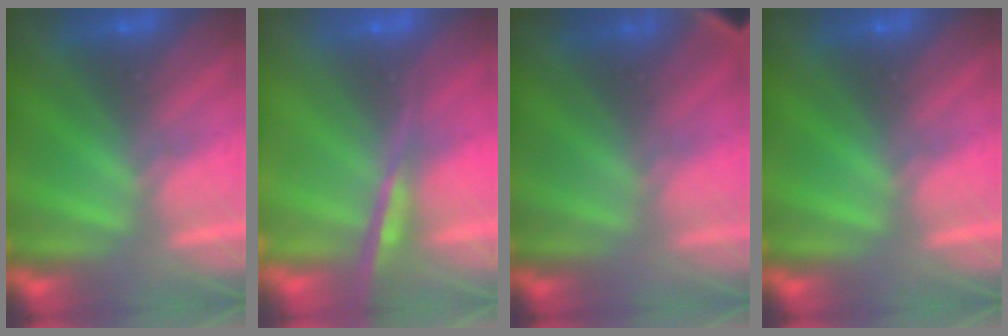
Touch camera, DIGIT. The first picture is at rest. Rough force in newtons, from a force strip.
{"total": 8.7}
{"total": 2.8}
{"total": 0.0}